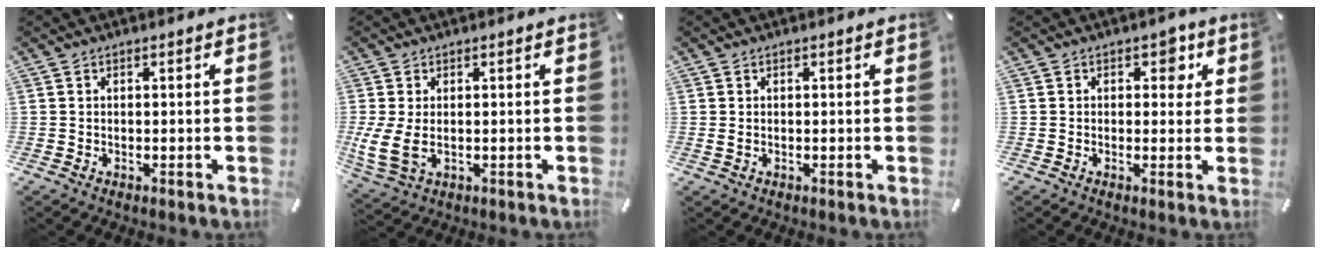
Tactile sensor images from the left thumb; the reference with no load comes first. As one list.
[{"total": 7.0, "force": [-0.1, 4.8, 5.0], "torque": [-0.113, -0.004, -0.002]}, {"total": 0.8, "force": [-0.1, 0.6, 0.6], "torque": [-0.012, 0.002, -0.002]}, {"total": 3.8, "force": [1.1, 2.8, 2.3], "torque": [-0.011, -0.005, 0.007]}]